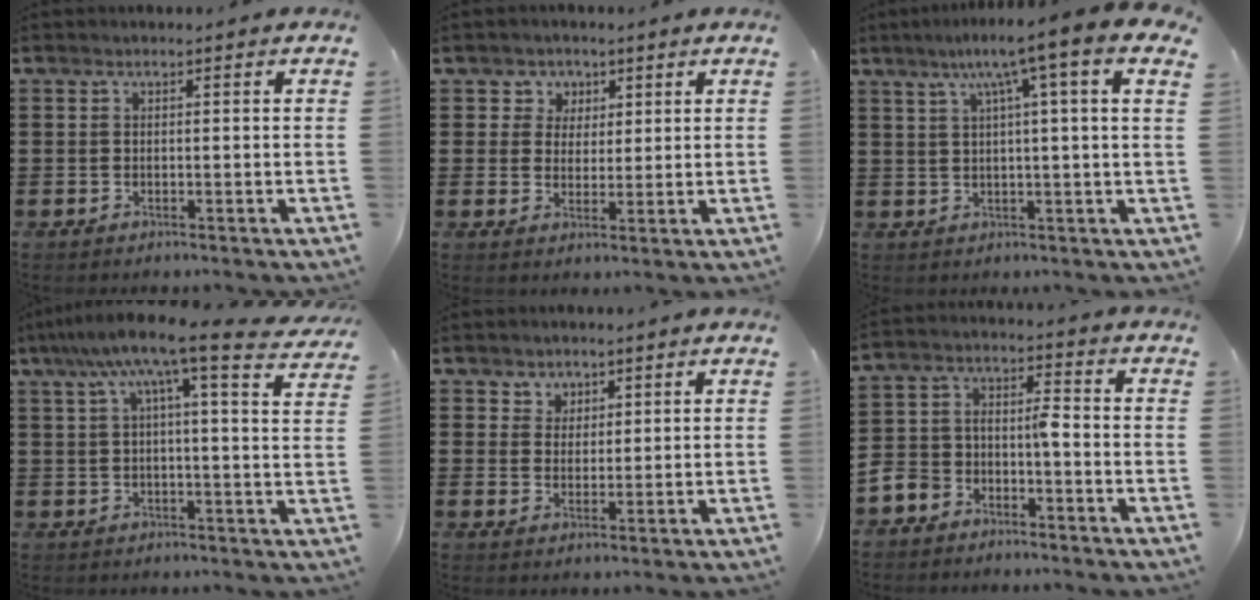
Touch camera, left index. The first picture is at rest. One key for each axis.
{"total": 3.5, "fx": 1.6, "fy": 3.1, "fz": 0.0, "tx": -0.011, "ty": 0.011, "tz": 0.025}
{"total": 7.2, "fx": 3.2, "fy": -0.6, "fz": 6.5, "tx": -0.135, "ty": -0.006, "tz": 0.044}
{"total": 9.4, "fx": 6.5, "fy": 0.4, "fz": 6.9, "tx": -0.146, "ty": -0.026, "tz": 0.104}
{"total": 2.9, "fx": 1.8, "fy": 2.2, "fz": -0.3, "tx": -0.008, "ty": 0.009, "tz": 0.033}
{"total": 4.9, "fx": -3.8, "fy": 2.1, "fz": 2.3, "tx": -0.060, "ty": -0.003, "tz": -0.082}